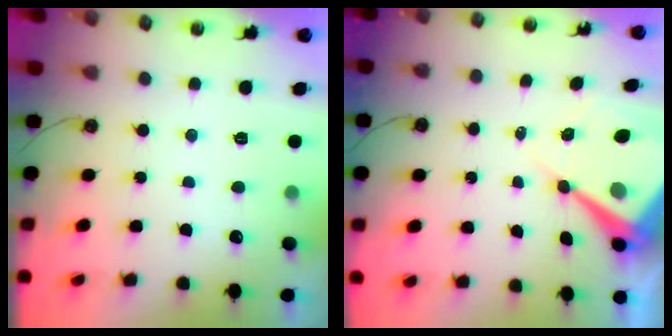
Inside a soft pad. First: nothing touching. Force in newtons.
{"total": 12.8, "press": 12.7, "slide": 1.2}